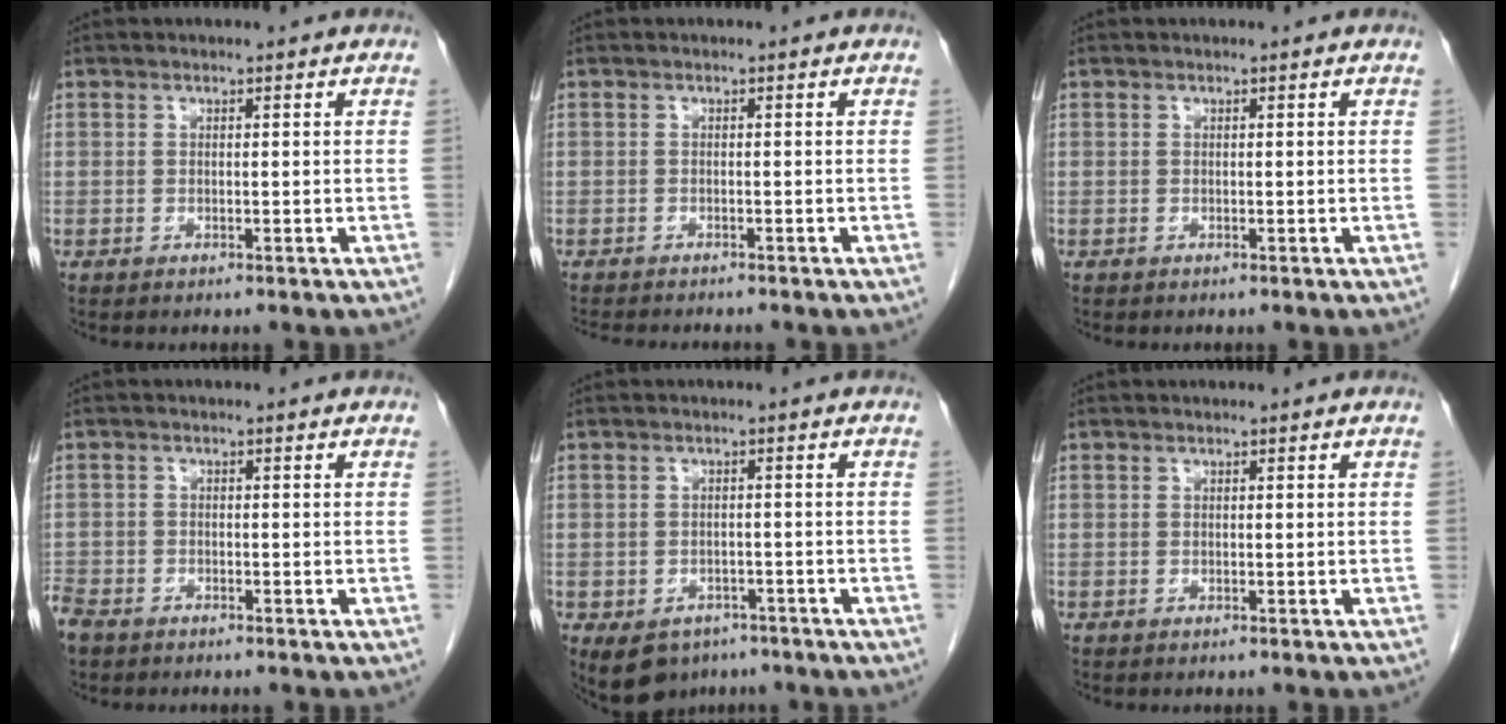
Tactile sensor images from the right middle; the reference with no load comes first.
{"total": 5.9, "force": [-5.3, 1.1, 2.4], "torque": [-0.032, -0.009, -0.077]}
{"total": 0.0}
{"total": 3.8, "force": [-3.0, 1.9, 1.3], "torque": [-0.036, -0.004, -0.060]}
{"total": 6.9, "force": [-4.2, 4.9, 2.3], "torque": [-0.042, 0.006, -0.054]}
{"total": 0.0}